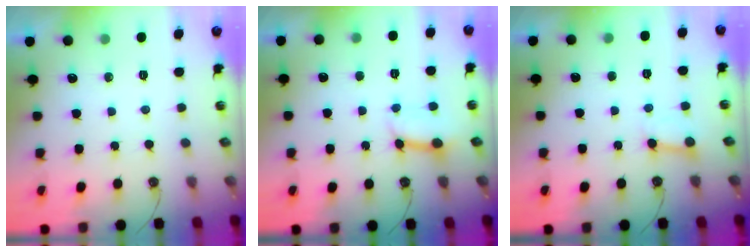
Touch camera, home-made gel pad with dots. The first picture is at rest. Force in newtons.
{"total": 8.0, "press": 8.0, "slide": 0.7}
{"total": 3.9, "press": 3.9, "slide": 0.4}